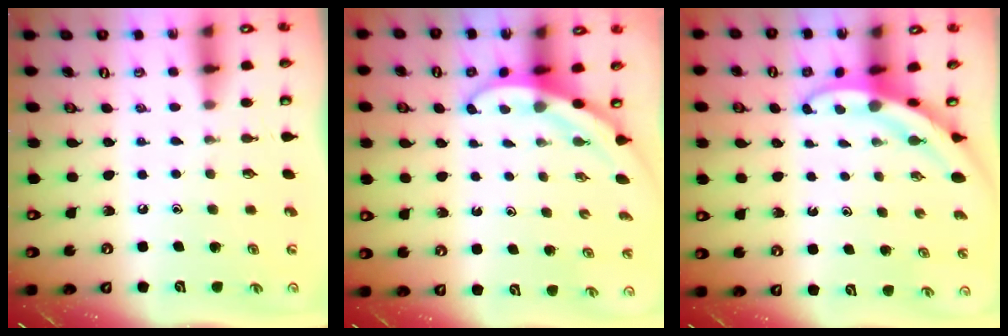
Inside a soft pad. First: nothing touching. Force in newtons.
{"total": 3.2, "press": 3.2, "slide": 0.1}
{"total": 3.3, "press": 3.3, "slide": 0.3}